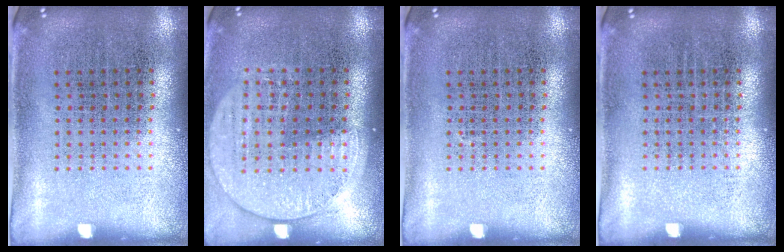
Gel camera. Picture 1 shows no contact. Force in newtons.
{"total": 1.5, "press": 1.4, "slide": 0.5}
{"total": 0.0}
{"total": 0.0}